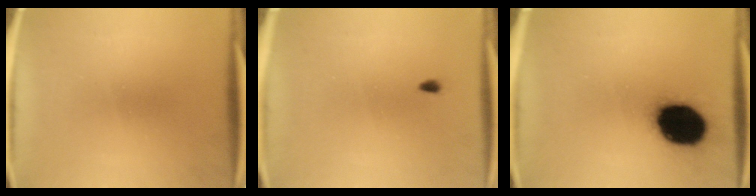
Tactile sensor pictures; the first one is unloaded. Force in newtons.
{"total": 0.6}
{"total": 19.0}